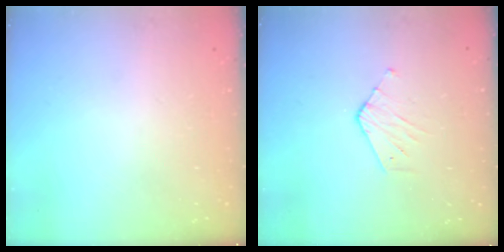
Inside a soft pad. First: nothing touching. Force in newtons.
{"total": 3.4, "press": 3.4, "slide": 0.3}